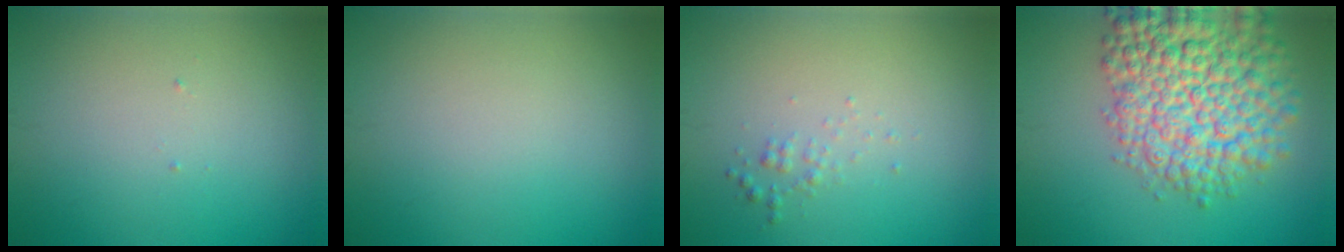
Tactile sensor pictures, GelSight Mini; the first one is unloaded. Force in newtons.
{"total": 0.0}
{"total": 0.9, "press": 0.9, "slide": 0.0}
{"total": 10.3, "press": 10.3, "slide": 0.4}